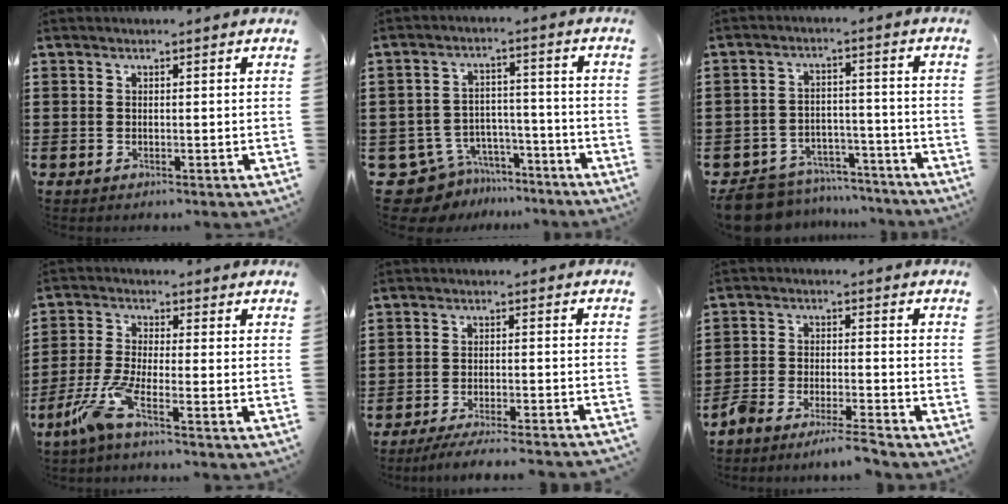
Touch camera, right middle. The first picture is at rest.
{"total": 7.9, "force": [-7.3, 3.0, 0.8], "torque": [-0.037, 0.022, -0.146]}
{"total": 8.3, "force": [-7.9, 1.9, 1.4], "torque": [-0.036, 0.023, -0.157]}
{"total": 6.1, "force": [-3.8, 0.7, 4.8], "torque": [-0.127, -0.020, -0.079]}
{"total": 4.5, "force": [-4.1, -0.2, 1.6], "torque": [-0.025, -0.006, -0.079]}
{"total": 5.1, "force": [-5.1, -0.3, 0.8], "torque": [-0.028, -0.007, -0.106]}